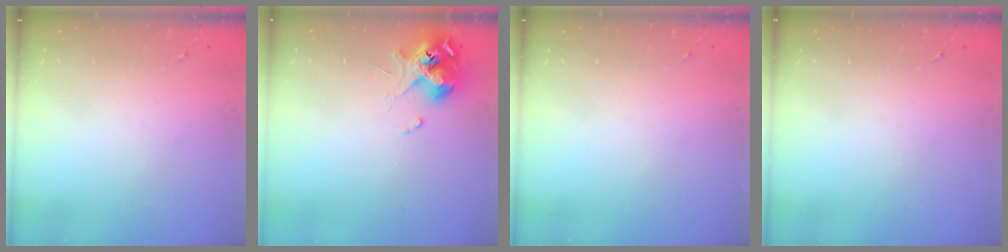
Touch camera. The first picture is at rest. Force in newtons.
{"total": 11.6, "press": 11.5, "slide": 1.5}
{"total": 0.0}
{"total": 0.0}